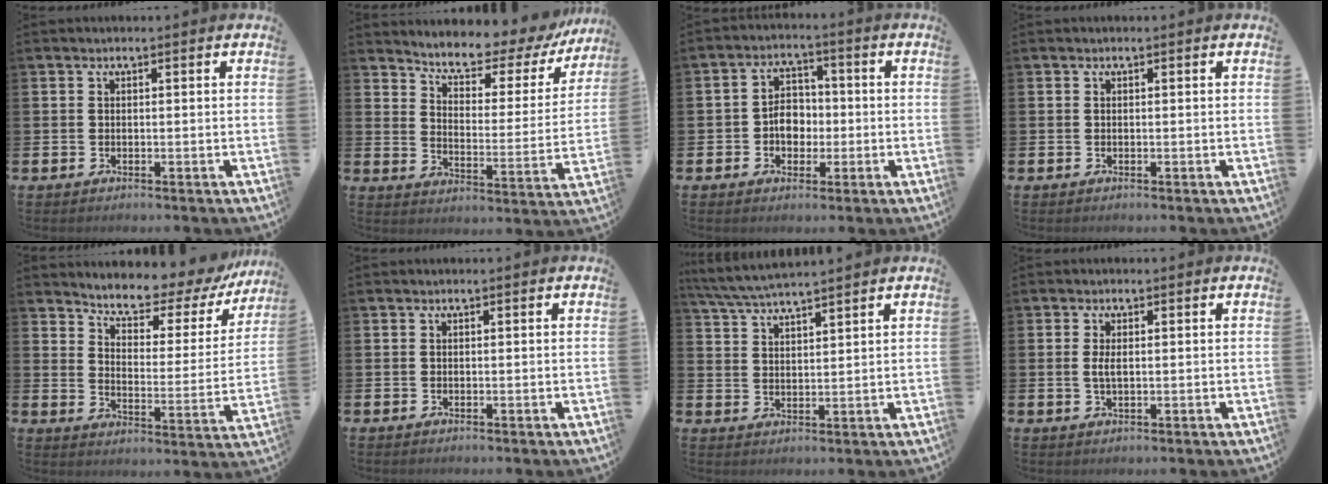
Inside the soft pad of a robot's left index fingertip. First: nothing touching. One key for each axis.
{"total": 6.7, "fx": 6.1, "fy": 1.9, "fz": 2.0, "tx": -0.068, "ty": -0.049, "tz": 0.101}
{"total": 4.6, "fx": -0.8, "fy": 3.5, "fz": 2.8, "tx": -0.050, "ty": 0.010, "tz": -0.021}
{"total": 0.0}
{"total": 6.9, "fx": 6.3, "fy": 1.9, "fz": 2.0, "tx": -0.068, "ty": -0.052, "tz": 0.105}
{"total": 0.0}
{"total": 4.9, "fx": 4.8, "fy": 0.0, "fz": 1.2, "tx": -0.040, "ty": -0.021, "tz": 0.085}
{"total": 2.1, "fx": 0.3, "fy": 0.8, "fz": 1.9, "tx": -0.037, "ty": 0.003, "tz": 0.003}